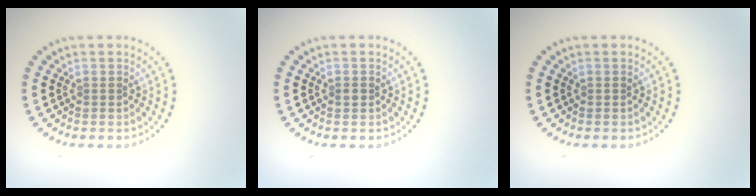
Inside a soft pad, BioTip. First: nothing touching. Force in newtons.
{"total": 0.7, "press": 0.7, "slide": 0.1}
{"total": 0.0}